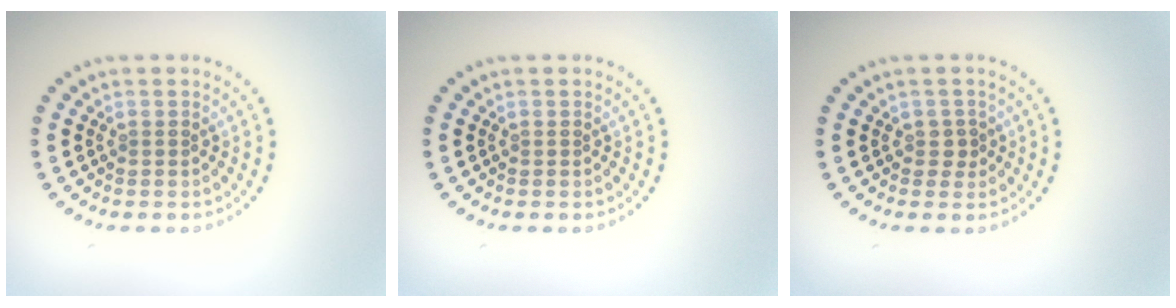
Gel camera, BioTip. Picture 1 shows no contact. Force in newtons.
{"total": 0.0}
{"total": 1.0, "press": 0.9, "slide": 0.5}